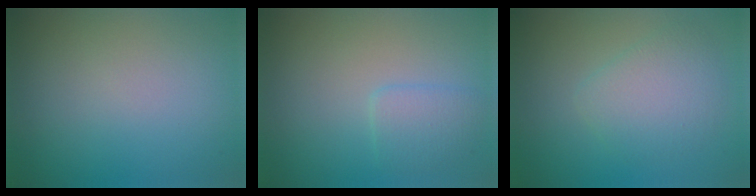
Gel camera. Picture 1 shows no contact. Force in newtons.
{"total": 2.0, "press": 2.0, "slide": 0.1}
{"total": 3.4, "press": 3.4, "slide": 0.0}